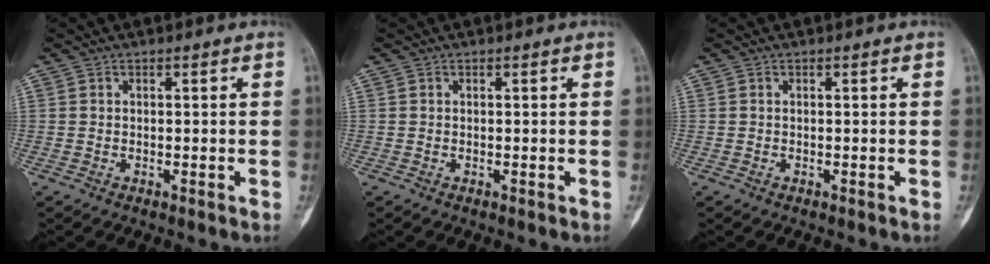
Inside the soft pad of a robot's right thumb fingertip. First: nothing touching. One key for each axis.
{"total": 0.0}
{"total": 0.0}